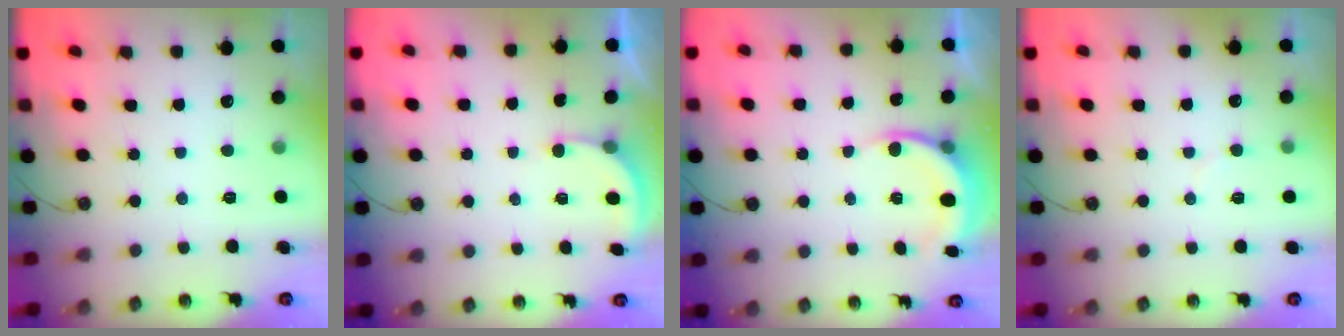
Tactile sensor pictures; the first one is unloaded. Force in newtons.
{"total": 2.4, "press": 2.4, "slide": 0.3}
{"total": 6.3, "press": 6.2, "slide": 1.0}
{"total": 3.5, "press": 3.5, "slide": 0.3}